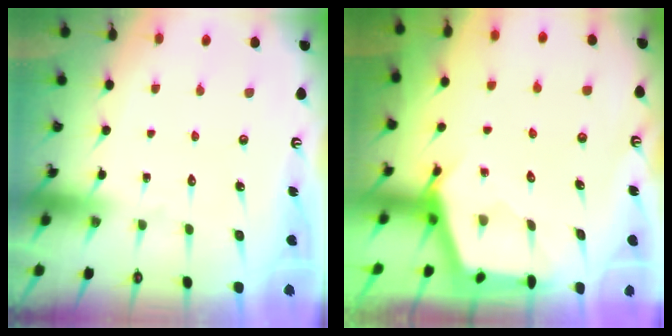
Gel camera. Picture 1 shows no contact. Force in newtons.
{"total": 2.7, "press": 2.7, "slide": 0.4}